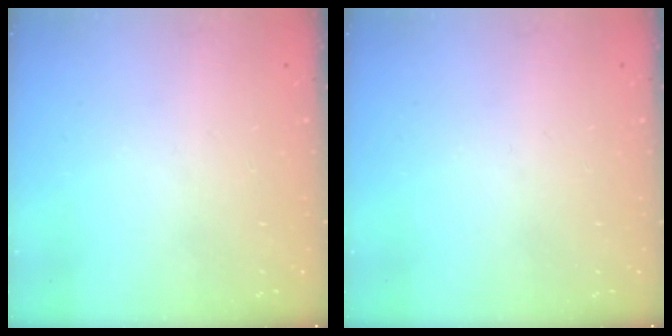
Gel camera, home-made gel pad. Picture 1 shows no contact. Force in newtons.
{"total": 0.0}